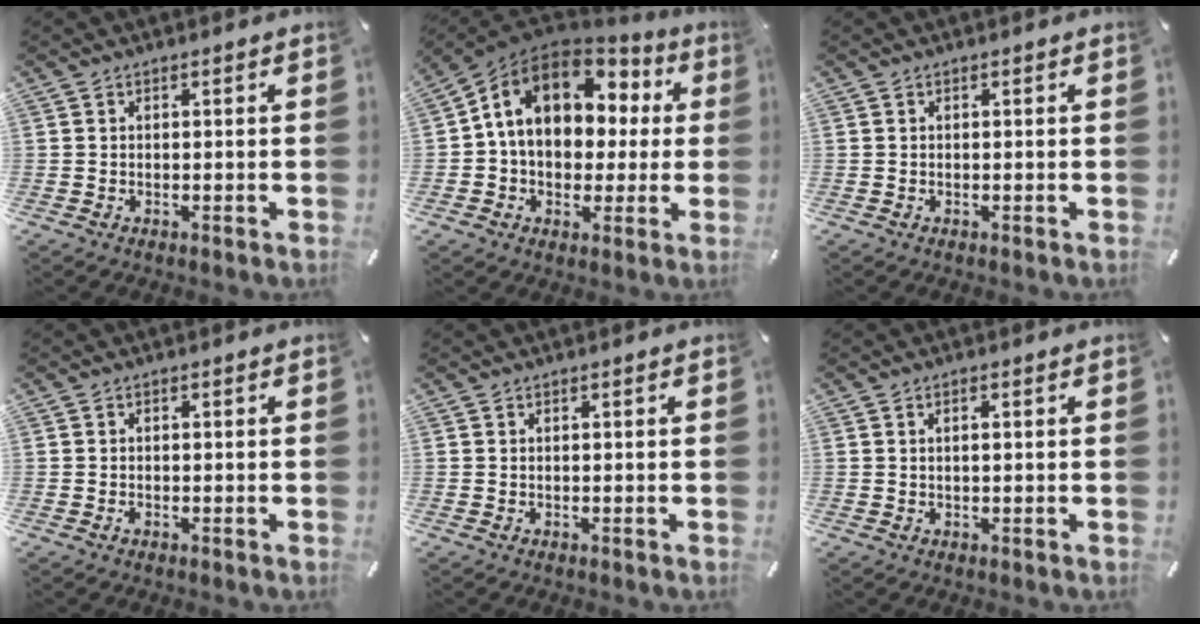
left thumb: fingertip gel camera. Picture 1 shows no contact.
{"total": 13.6, "force": [4.3, 10.3, 7.8], "torque": [-0.143, -0.013, 0.084]}
{"total": 0.0}
{"total": 0.7, "force": [-0.3, 0.4, 0.4], "torque": [-0.007, -0.001, -0.007]}
{"total": 0.0}
{"total": 1.1, "force": [0.2, 0.3, 1.0], "torque": [-0.020, 0.001, 0.003]}